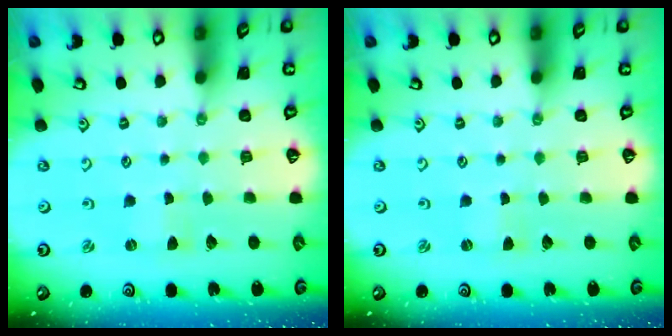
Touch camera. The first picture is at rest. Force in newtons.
{"total": 0.0}